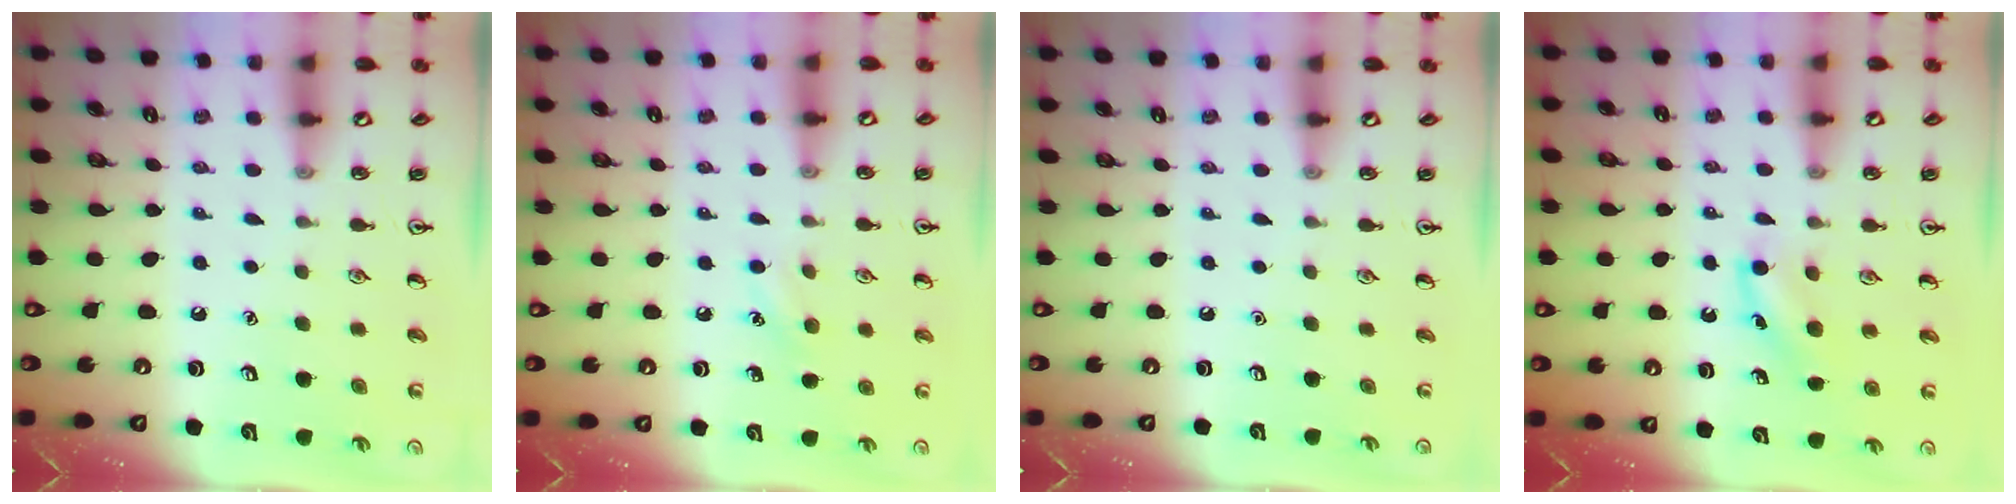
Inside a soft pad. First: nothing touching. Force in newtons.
{"total": 6.4, "press": 6.2, "slide": 1.9}
{"total": 0.0}
{"total": 5.1, "press": 4.8, "slide": 1.8}